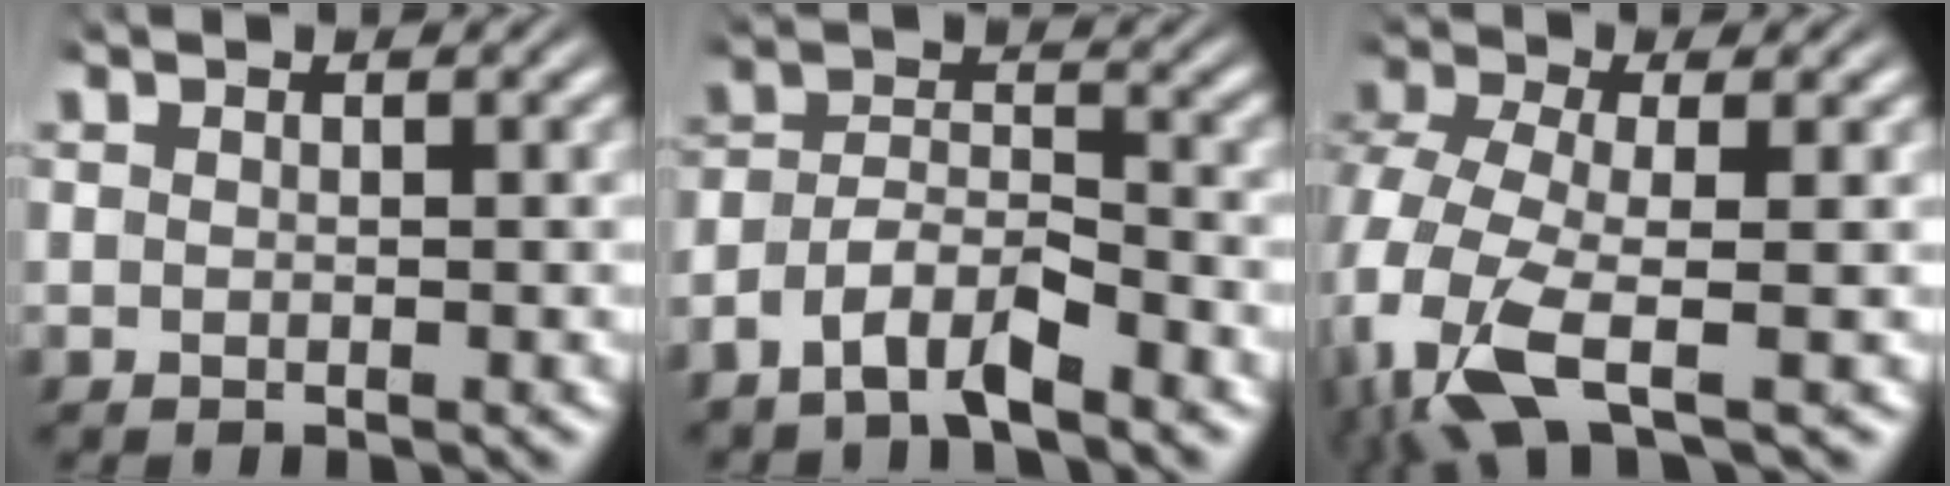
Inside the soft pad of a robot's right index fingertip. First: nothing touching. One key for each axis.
{"total": 6.2, "fx": -3.8, "fy": 4.1, "fz": 2.6, "tx": -0.062, "ty": -0.018, "tz": -0.075}
{"total": 7.7, "fx": -2.7, "fy": 5.1, "fz": 5.2, "tx": -0.145, "ty": -0.047, "tz": -0.032}